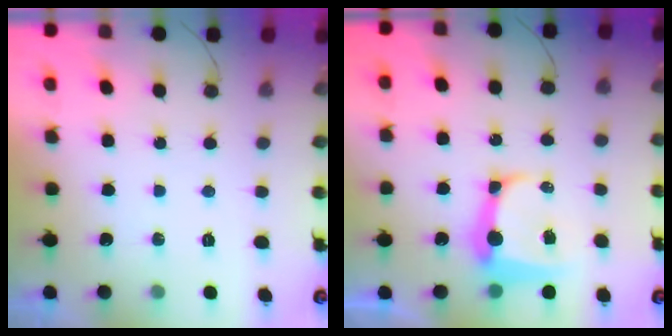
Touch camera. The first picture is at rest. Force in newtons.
{"total": 10.2, "press": 10.2, "slide": 1.3}